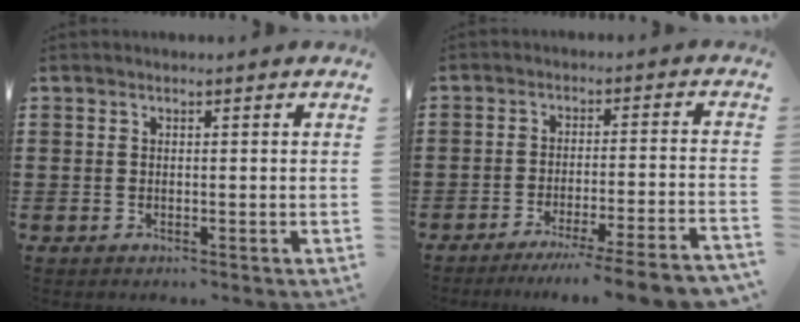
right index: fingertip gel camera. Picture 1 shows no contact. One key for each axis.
{"total": 5.9, "fx": -4.8, "fy": -0.6, "fz": 3.3, "tx": -0.050, "ty": -0.015, "tz": -0.091}